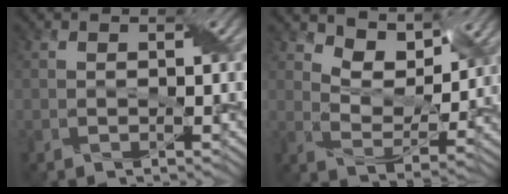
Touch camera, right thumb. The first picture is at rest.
{"total": 7.3, "force": [5.1, 3.5, 3.9], "torque": [-0.079, -0.008, 0.086]}